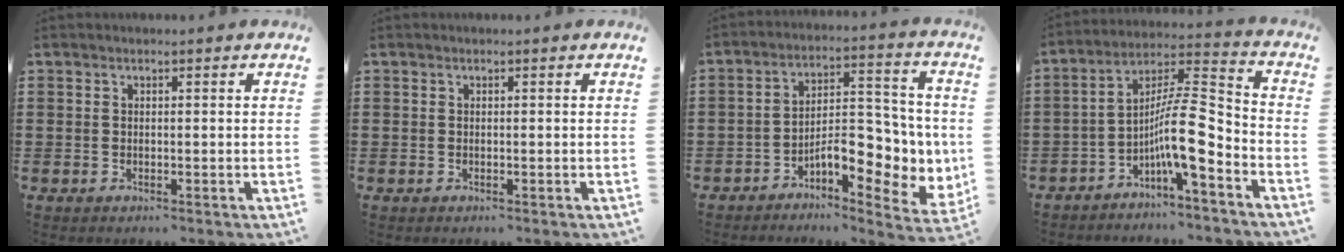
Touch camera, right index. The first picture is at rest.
{"total": 0.0}
{"total": 9.5, "force": [-2.9, 4.7, 7.8], "torque": [-0.099, -0.003, -0.051]}
{"total": 10.9, "force": [-4.5, 2.2, 9.7], "torque": [-0.178, -0.011, -0.089]}